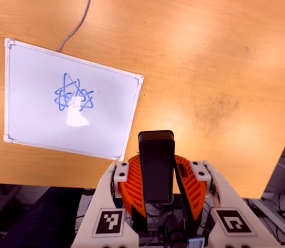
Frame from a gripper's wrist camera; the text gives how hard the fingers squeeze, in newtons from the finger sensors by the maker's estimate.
{"total": 5.7, "left": 5.5, "right": 5.9}